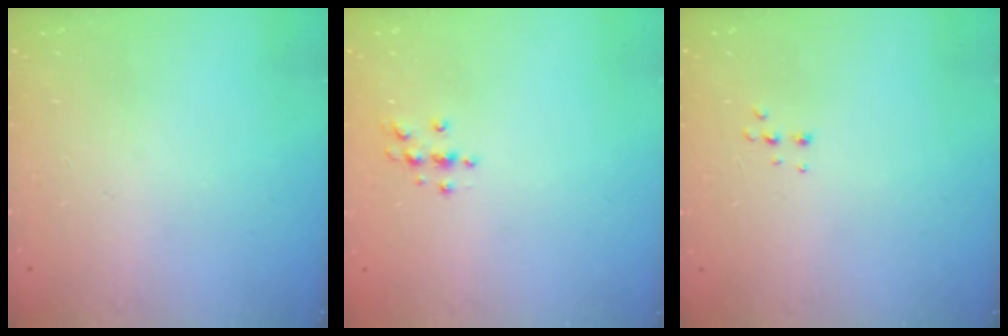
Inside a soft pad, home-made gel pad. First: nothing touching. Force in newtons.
{"total": 3.7, "press": 3.7, "slide": 0.4}
{"total": 4.5, "press": 4.4, "slide": 0.8}